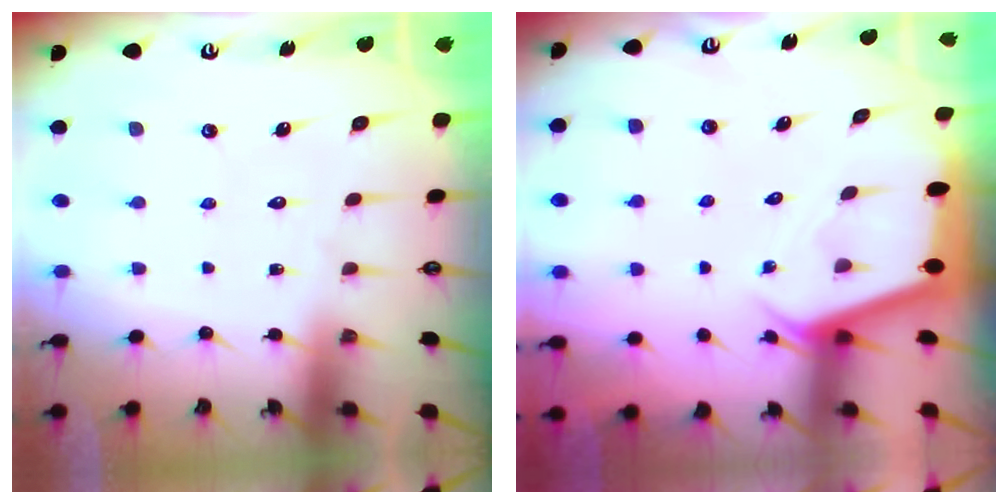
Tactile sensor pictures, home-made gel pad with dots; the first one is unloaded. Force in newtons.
{"total": 2.2, "press": 2.2, "slide": 0.2}